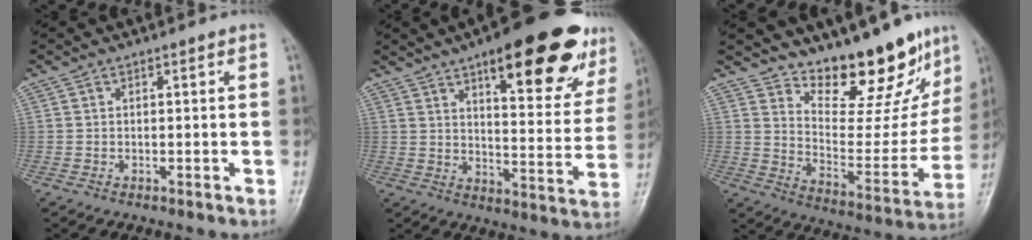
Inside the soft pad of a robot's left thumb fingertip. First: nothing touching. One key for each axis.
{"total": 24.1, "fx": 13.7, "fy": 8.1, "fz": 18.1, "tx": -0.201, "ty": -0.037, "tz": 0.192}
{"total": 18.7, "fx": 14.8, "fy": 6.8, "fz": 9.1, "tx": -0.068, "ty": -0.114, "tz": 0.221}